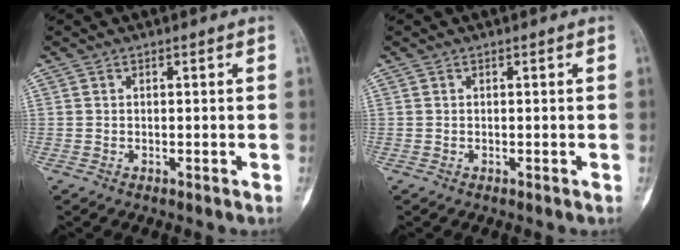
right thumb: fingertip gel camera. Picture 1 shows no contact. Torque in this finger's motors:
{"motor_torque": [1.92, 1.61, 0.00, 0.00, 0.00]}